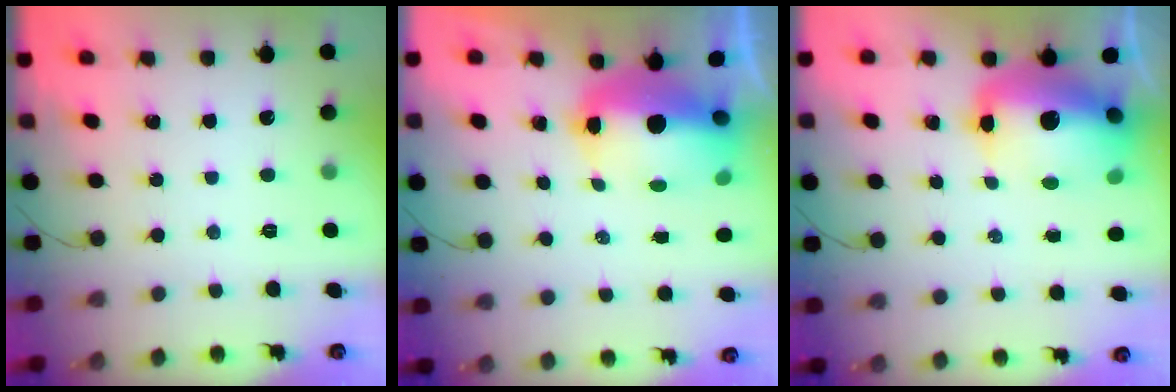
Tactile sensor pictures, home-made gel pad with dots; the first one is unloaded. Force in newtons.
{"total": 11.7, "press": 11.5, "slide": 2.1}
{"total": 15.5, "press": 15.1, "slide": 3.5}